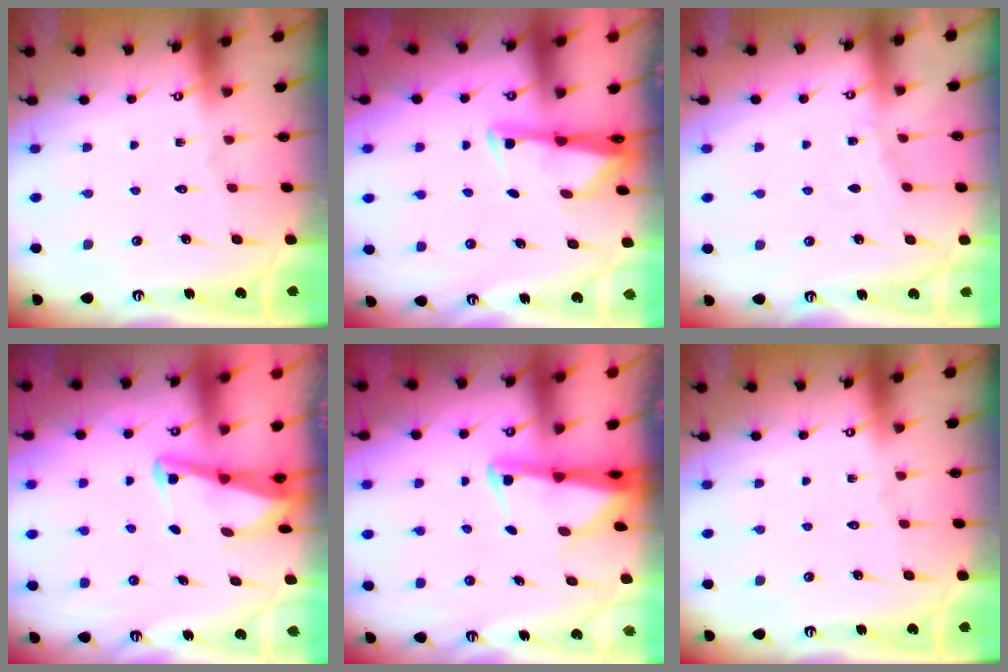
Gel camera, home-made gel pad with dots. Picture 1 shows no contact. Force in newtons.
{"total": 2.7, "press": 2.6, "slide": 0.4}
{"total": 3.3, "press": 3.3, "slide": 0.4}
{"total": 3.0, "press": 3.0, "slide": 0.3}
{"total": 2.9, "press": 2.9, "slide": 0.4}
{"total": 0.0}